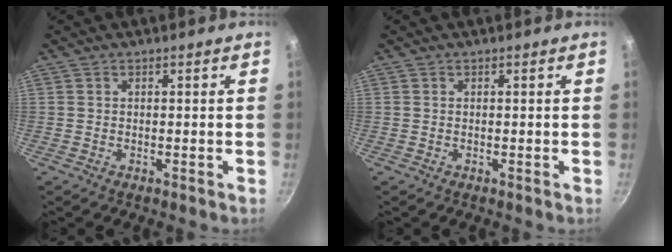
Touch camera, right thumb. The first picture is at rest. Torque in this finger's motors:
{"motor_torque": [-0.26, 0.11, -0.03, 0.18, -0.01]}